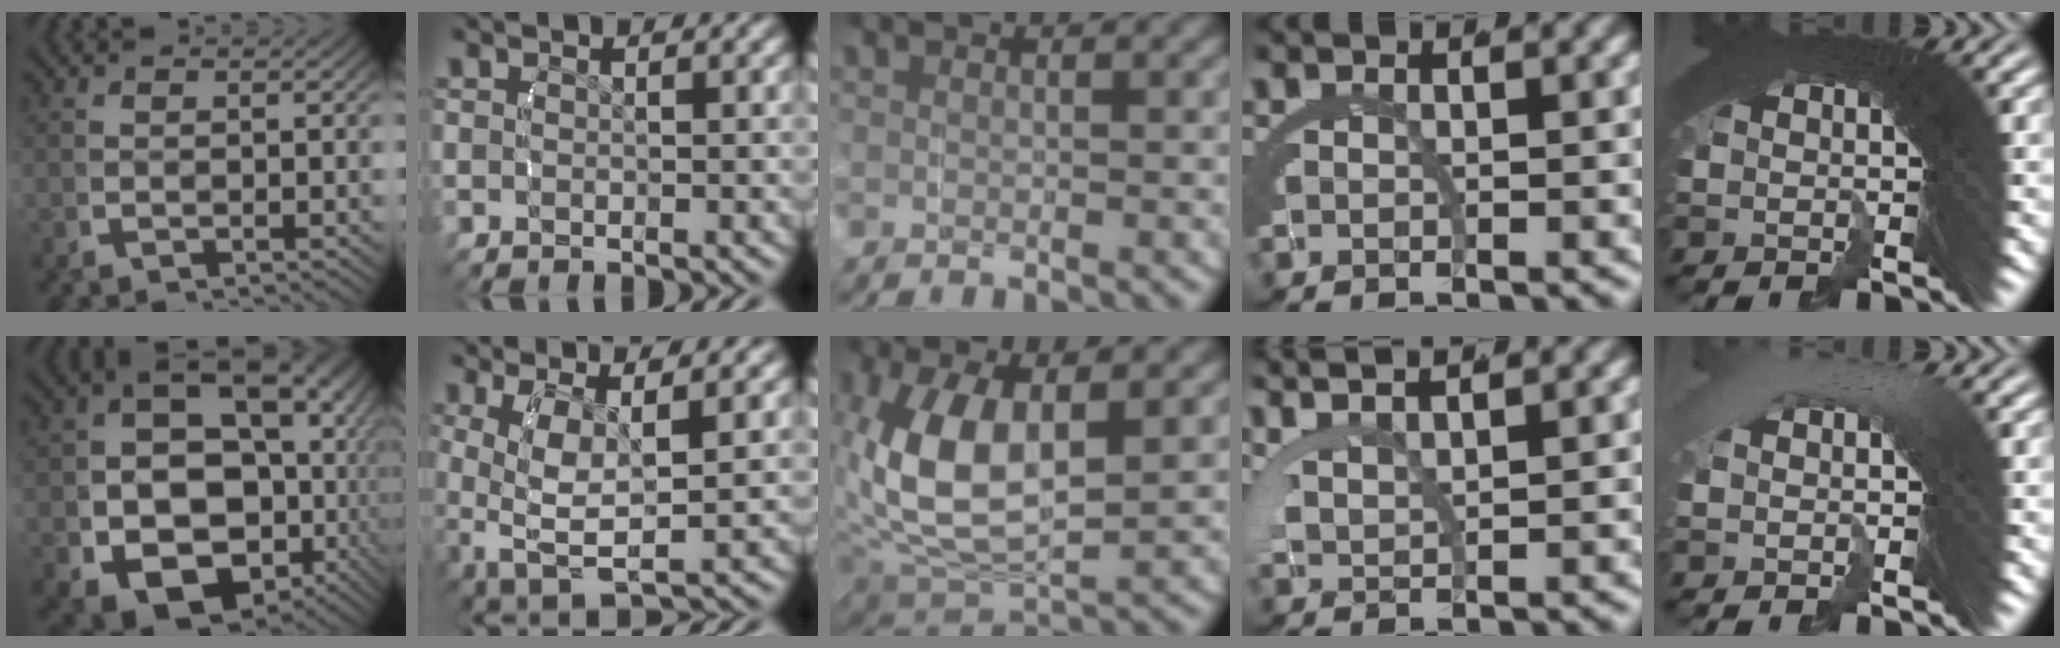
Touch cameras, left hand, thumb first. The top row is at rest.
{"thumb": {"total": 15.5, "force": [-1.7, 11.1, 10.7], "torque": [-0.207, -0.066, -0.001]}, "index": {"total": 6.5, "force": [-0.4, 3.6, 5.4], "torque": [-0.130, -0.037, 0.018]}, "middle": {"total": 9.2, "force": [0.9, 5.3, 7.4], "torque": [-0.192, -0.017, 0.030]}, "ring": {"total": 3.8, "force": [3.6, 0.1, 1.2], "torque": [-0.031, 0.014, 0.061]}, "little": {"total": 6.3, "force": [-0.8, -4.4, -4.4], "torque": [0.058, -0.002, -0.011]}}